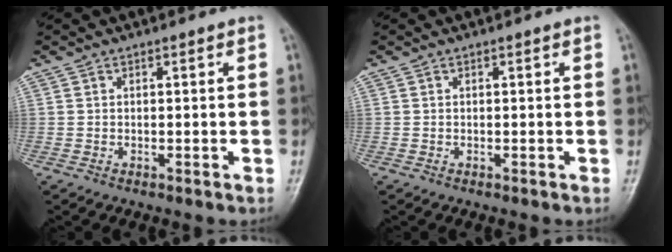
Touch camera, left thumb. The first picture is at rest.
{"total": 0.0}